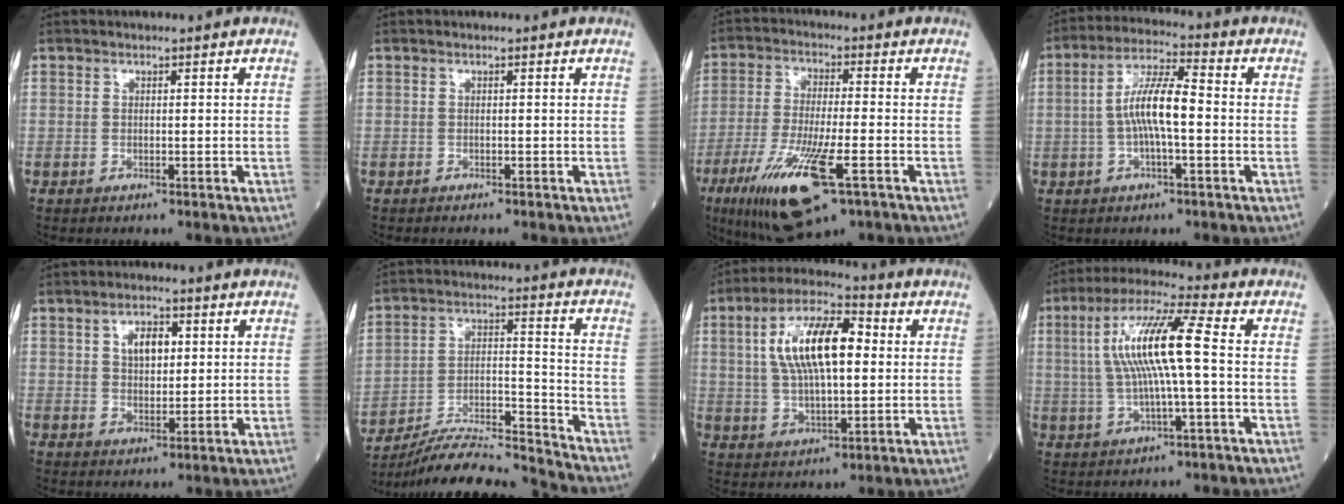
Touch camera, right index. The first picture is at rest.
{"total": 0.0}
{"total": 14.7, "force": [-6.9, 2.7, 12.7], "torque": [-0.256, -0.033, -0.114]}
{"total": 8.5, "force": [-0.7, 1.6, 8.3], "torque": [-0.162, 0.017, -0.017]}
{"total": 4.7, "force": [1.5, 2.6, 3.7], "torque": [-0.063, 0.006, 0.028]}
{"total": 15.1, "force": [-14.6, -0.6, 3.5], "torque": [-0.058, 0.023, -0.251]}
{"total": 13.7, "force": [2.6, 4.9, 12.6], "torque": [-0.243, 0.026, 0.044]}
{"total": 12.3, "force": [0.8, 0.9, 12.2], "torque": [-0.240, 0.020, 0.013]}